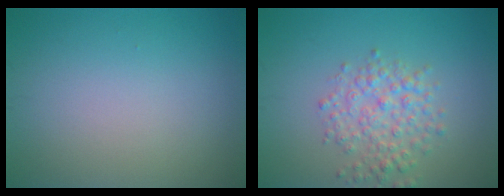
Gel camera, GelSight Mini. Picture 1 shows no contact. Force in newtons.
{"total": 3.5, "press": 3.5, "slide": 0.1}